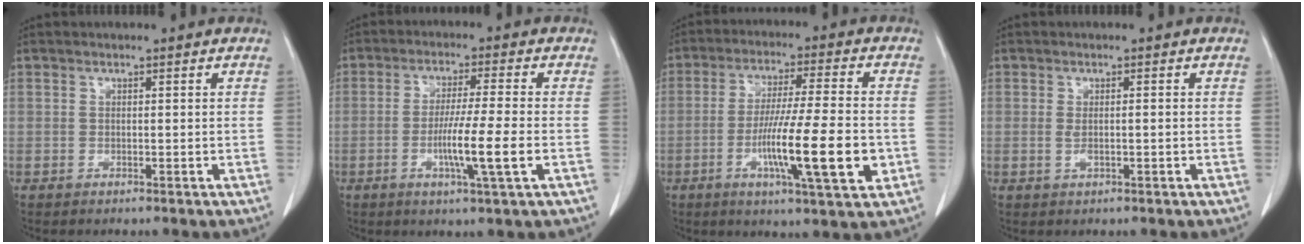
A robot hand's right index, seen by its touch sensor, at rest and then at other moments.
{"total": 8.1, "force": [-2.2, -0.8, 7.8], "torque": [-0.138, -0.015, -0.043]}
{"total": 13.6, "force": [-3.8, 0.6, 13.0], "torque": [-0.222, -0.015, -0.067]}
{"total": 2.0, "force": [-0.3, 0.5, 1.9], "torque": [-0.040, 0.000, 0.000]}